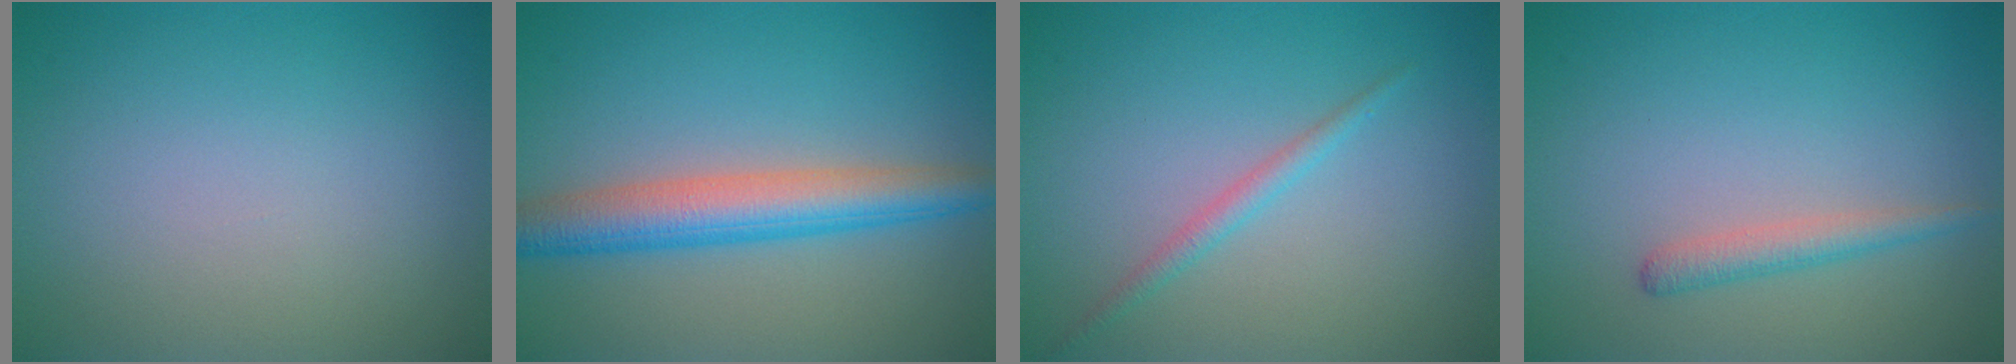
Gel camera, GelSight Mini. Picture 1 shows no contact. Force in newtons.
{"total": 5.5, "press": 5.5, "slide": 0.1}
{"total": 1.3, "press": 1.3, "slide": 0.1}
{"total": 1.7, "press": 1.7, "slide": 0.1}